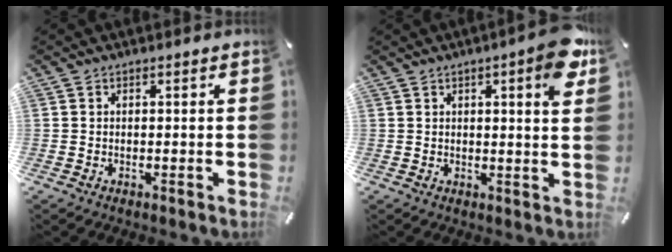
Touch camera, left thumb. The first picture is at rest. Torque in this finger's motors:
{"motor_torque": [0.37, 0.37, 0.16, 0.03, 0.09]}